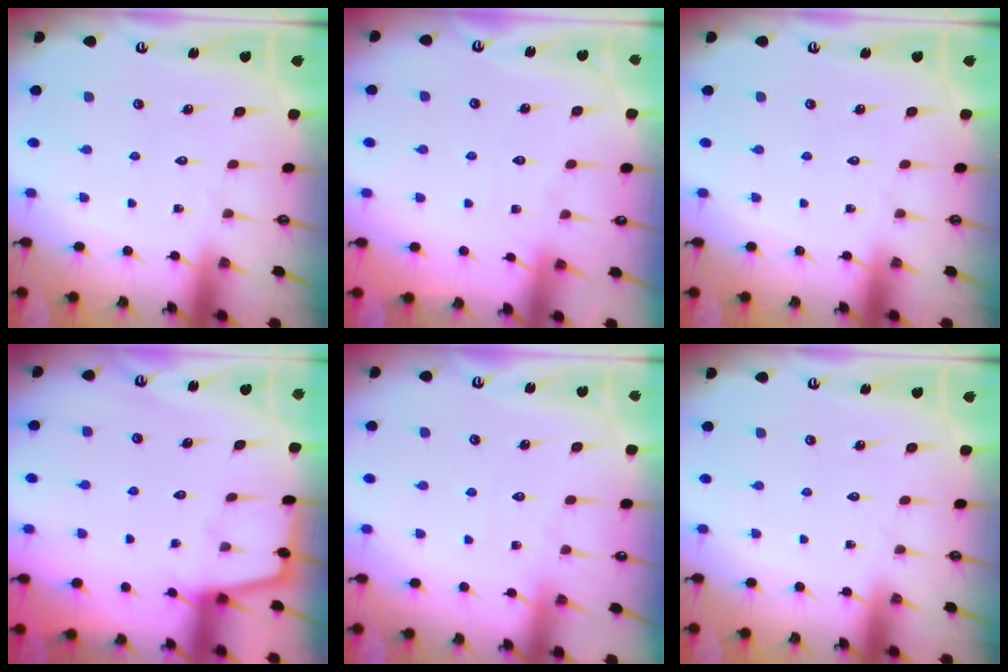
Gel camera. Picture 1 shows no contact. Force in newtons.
{"total": 2.6, "press": 2.6, "slide": 0.4}
{"total": 0.0}
{"total": 2.7, "press": 2.6, "slide": 0.4}
{"total": 2.9, "press": 2.9, "slide": 0.5}
{"total": 0.0}